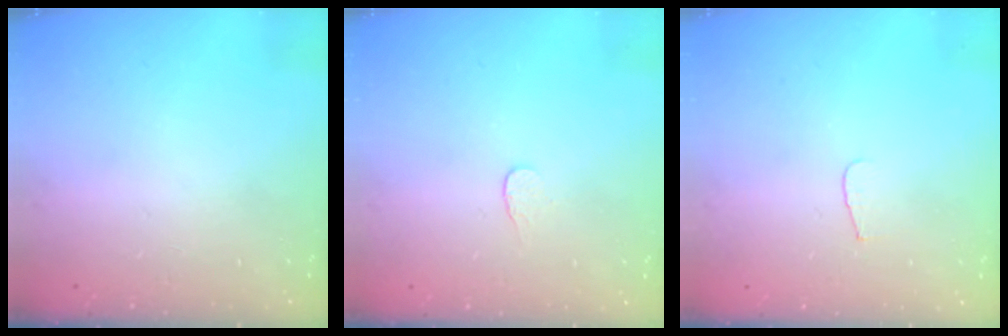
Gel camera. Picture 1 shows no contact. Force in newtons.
{"total": 3.3, "press": 3.3, "slide": 0.4}
{"total": 3.4, "press": 3.4, "slide": 0.3}